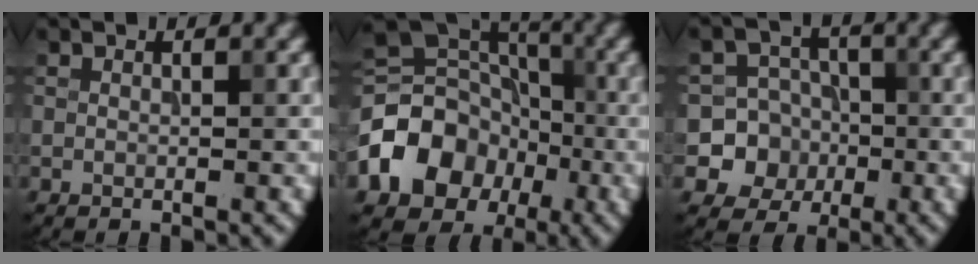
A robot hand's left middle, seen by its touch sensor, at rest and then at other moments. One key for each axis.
{"total": 9.9, "fx": -3.4, "fy": 7.9, "fz": 4.9, "tx": -0.087, "ty": 0.003, "tz": -0.076}
{"total": 8.0, "fx": -1.9, "fy": 7.6, "fz": 1.5, "tx": -0.018, "ty": 0.005, "tz": -0.055}